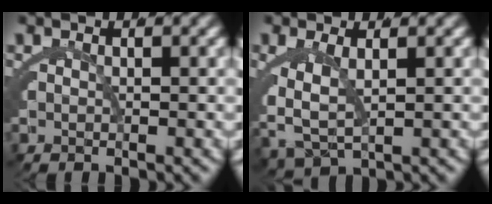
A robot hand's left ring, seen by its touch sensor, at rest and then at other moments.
{"total": 3.7, "force": [0.3, 2.2, 2.9], "torque": [-0.080, -0.016, 0.021]}